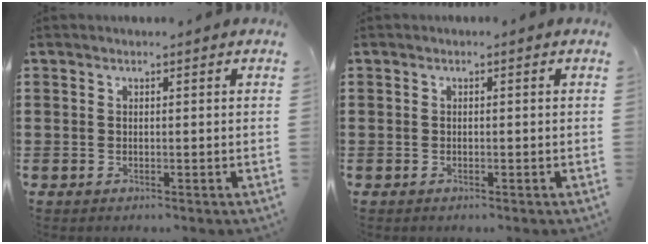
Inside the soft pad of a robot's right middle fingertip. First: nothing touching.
{"total": 0.0}